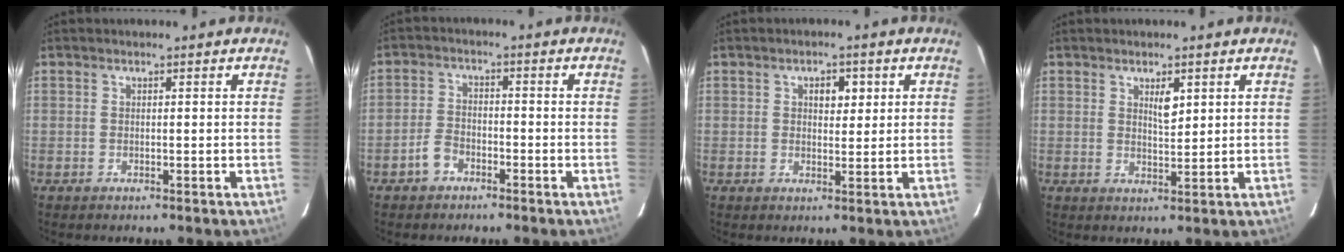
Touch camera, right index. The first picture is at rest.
{"total": 3.5, "force": [-2.2, 2.2, 1.7], "torque": [-0.037, 0.005, -0.041]}
{"total": 3.3, "force": [1.3, 1.8, 2.5], "torque": [-0.037, 0.007, 0.019]}
{"total": 2.9, "force": [1.4, 0.9, 2.3], "torque": [-0.043, -0.003, 0.028]}